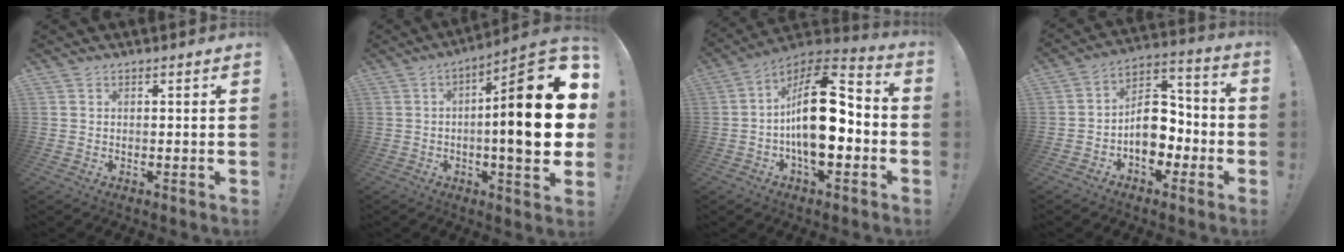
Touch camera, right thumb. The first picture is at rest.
{"total": 22.6, "force": [0.1, 5.3, 21.9], "torque": [-0.308, 0.002, -0.006]}
{"total": 19.8, "force": [-1.7, 9.5, 17.3], "torque": [-0.290, 0.016, -0.026]}
{"total": 12.7, "force": [-3.4, 9.2, 8.2], "torque": [-0.116, 0.023, -0.055]}